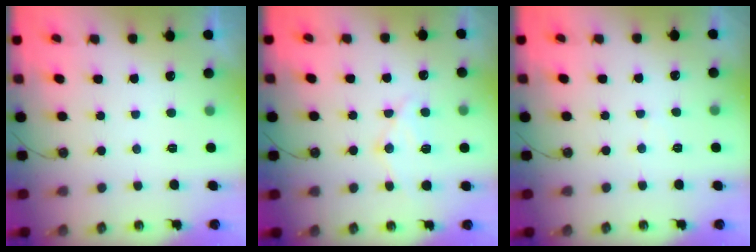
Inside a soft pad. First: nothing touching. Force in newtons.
{"total": 10.8, "press": 10.8, "slide": 0.5}
{"total": 4.0, "press": 4.0, "slide": 0.5}